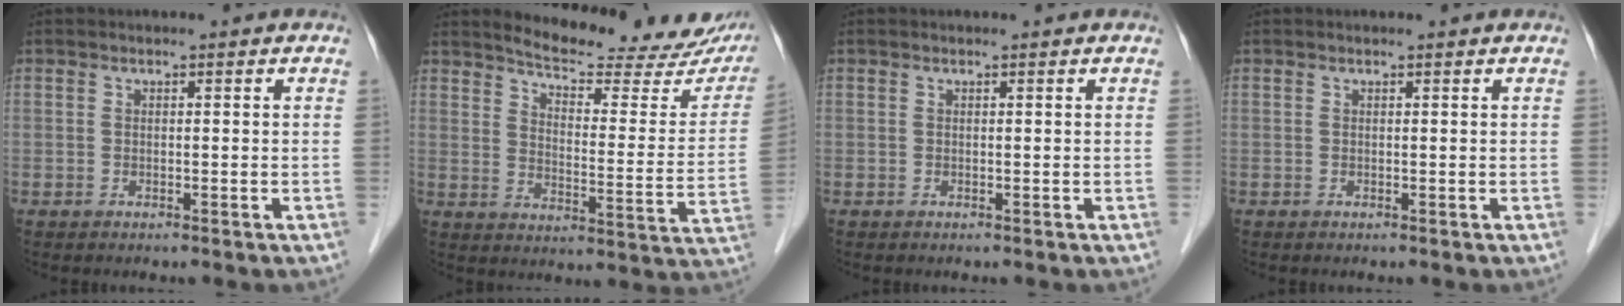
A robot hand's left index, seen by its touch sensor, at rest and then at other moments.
{"total": 20.6, "force": [18.5, 4.2, 8.0], "torque": [-0.099, -0.059, 0.222]}
{"total": 0.5, "force": [0.5, 0.1, 0.1], "torque": [-0.004, 0.005, 0.007]}
{"total": 0.8, "force": [0.8, 0.1, 0.0], "torque": [-0.008, 0.006, 0.011]}